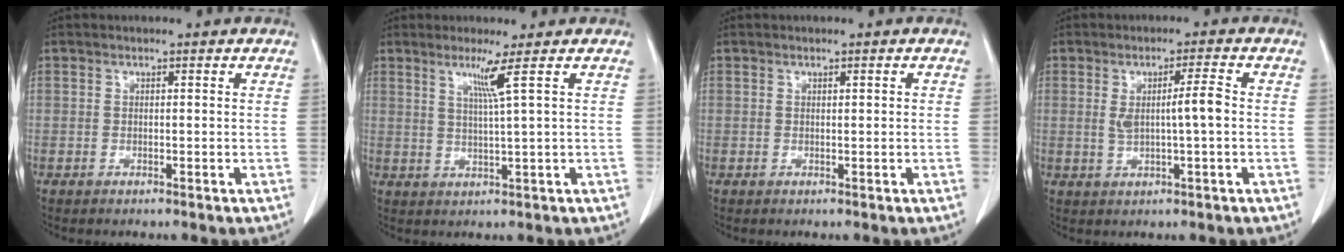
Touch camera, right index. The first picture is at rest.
{"total": 3.8, "force": [1.8, -1.6, 2.9], "torque": [-0.059, -0.011, 0.042]}
{"total": 0.5, "force": [0.1, 0.0, 0.5], "torque": [-0.009, 0.000, 0.003]}
{"total": 4.7, "force": [0.3, 0.1, 4.7], "torque": [-0.081, 0.001, 0.008]}